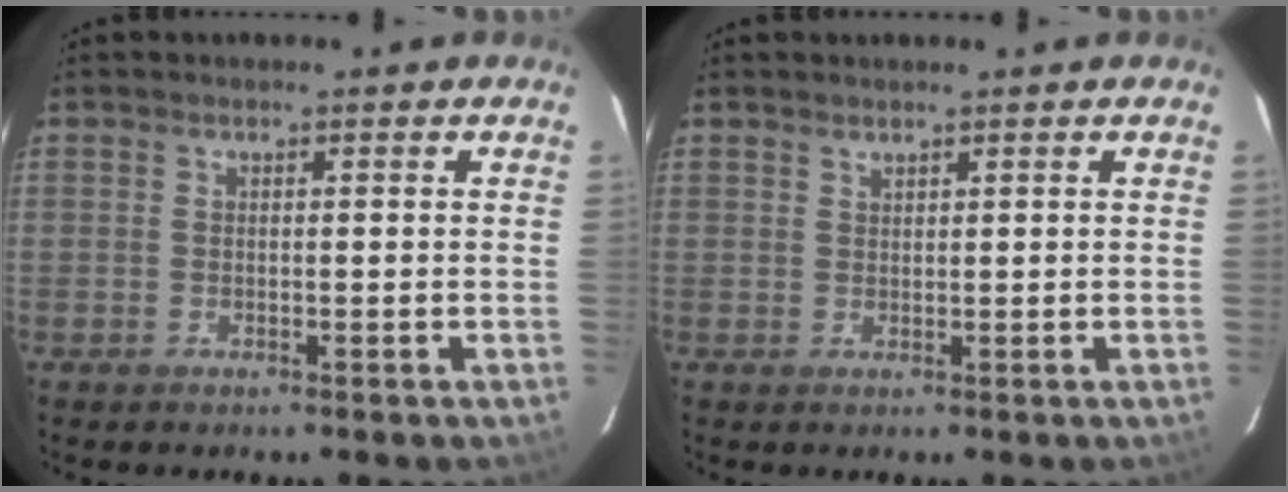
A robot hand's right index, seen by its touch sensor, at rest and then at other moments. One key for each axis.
{"total": 0.8, "fx": 0.7, "fy": 0.2, "fz": 0.1, "tx": -0.002, "ty": 0.002, "tz": 0.015}